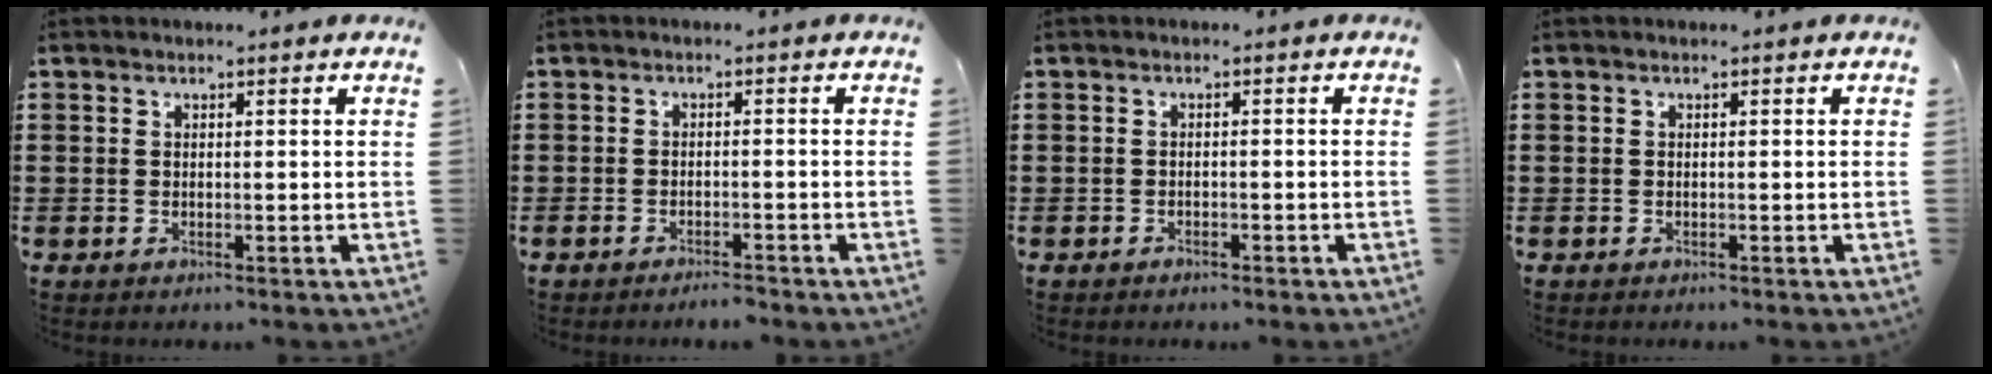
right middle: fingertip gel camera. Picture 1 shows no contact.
{"total": 1.7, "force": [-1.6, 0.1, 0.6], "torque": [-0.012, 0.001, -0.031]}
{"total": 0.9, "force": [-0.8, 0.1, 0.2], "torque": [-0.008, -0.004, -0.016]}
{"total": 0.0}